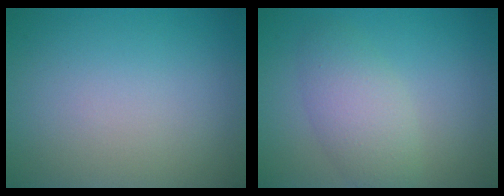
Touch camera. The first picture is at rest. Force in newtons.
{"total": 3.7, "press": 3.7, "slide": 0.1}